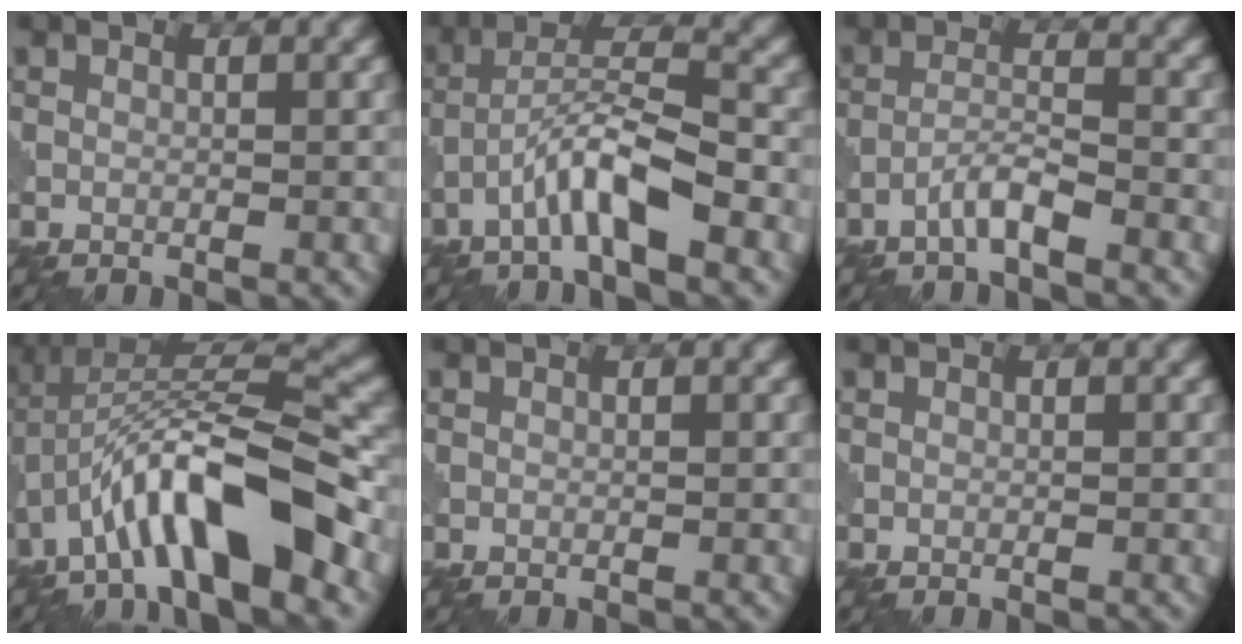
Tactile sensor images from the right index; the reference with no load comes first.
{"total": 6.0, "force": [-3.1, 1.2, 5.0], "torque": [-0.091, 0.020, -0.062]}
{"total": 2.7, "force": [-1.9, 0.2, 1.9], "torque": [-0.036, 0.013, -0.043]}
{"total": 10.6, "force": [-4.8, 2.7, 9.0], "torque": [-0.154, 0.025, -0.087]}
{"total": 0.0}
{"total": 0.0}